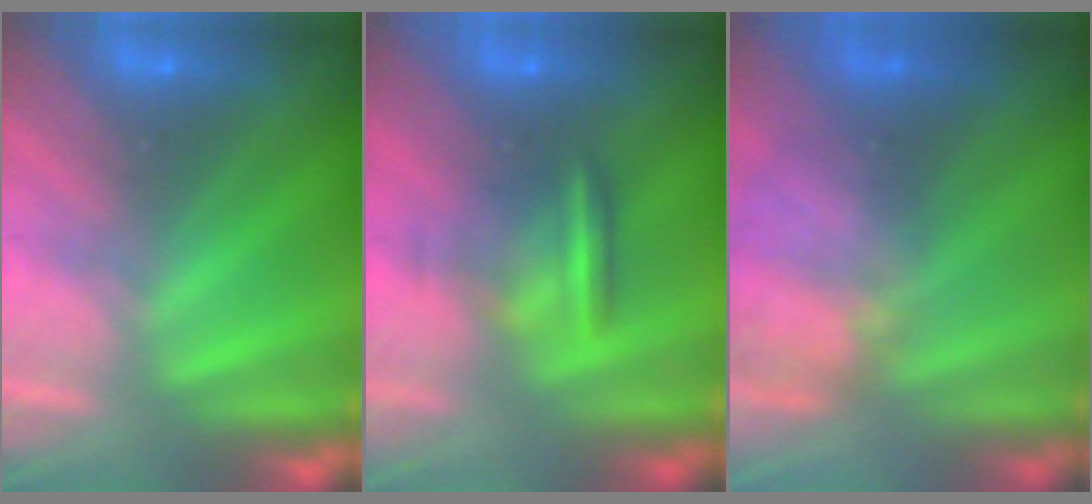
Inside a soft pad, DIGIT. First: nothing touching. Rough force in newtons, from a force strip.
{"total": 9.1}
{"total": 7.8}